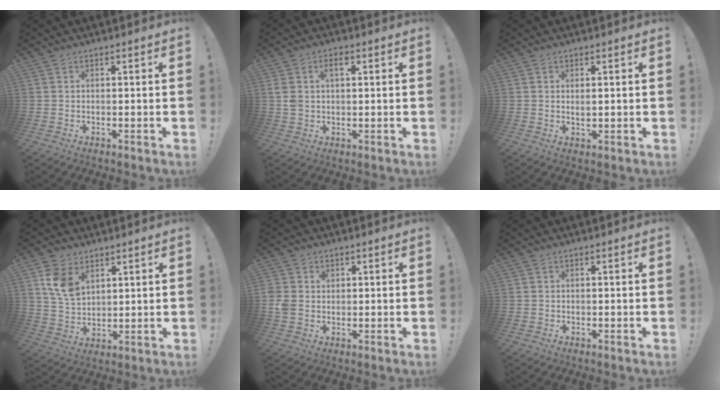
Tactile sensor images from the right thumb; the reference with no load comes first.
{"total": 4.6, "force": [1.6, 2.7, 3.3], "torque": [-0.059, 0.004, 0.027]}
{"total": 1.6, "force": [0.4, 0.5, 1.5], "torque": [-0.019, -0.004, 0.005]}
{"total": 9.7, "force": [4.8, 6.4, 5.5], "torque": [-0.092, -0.013, 0.096]}
{"total": 3.9, "force": [0.6, 3.4, 1.9], "torque": [-0.025, 0.003, 0.014]}
{"total": 0.0}